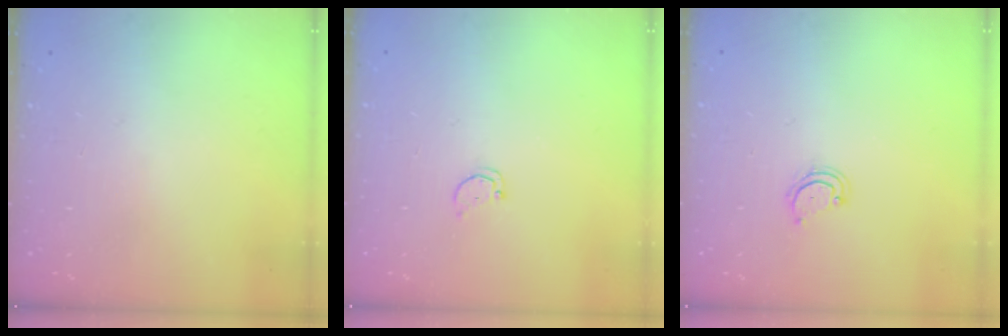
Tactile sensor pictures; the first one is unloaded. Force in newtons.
{"total": 1.7, "press": 1.7, "slide": 0.2}
{"total": 4.0, "press": 3.9, "slide": 0.4}